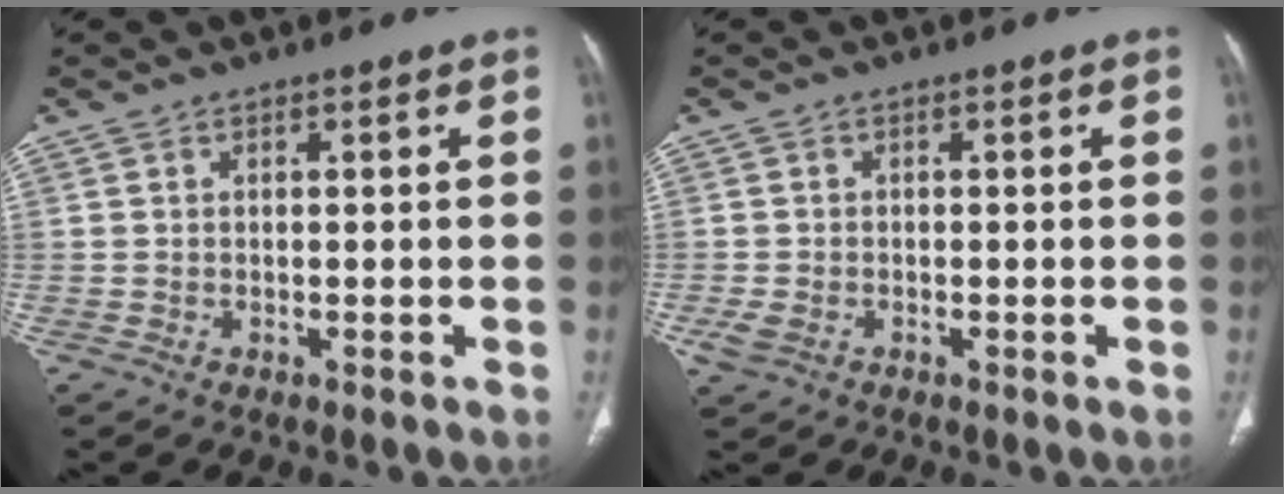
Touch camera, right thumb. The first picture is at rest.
{"total": 2.4, "force": [-0.9, 1.6, 1.4], "torque": [-0.036, 0.000, -0.015]}